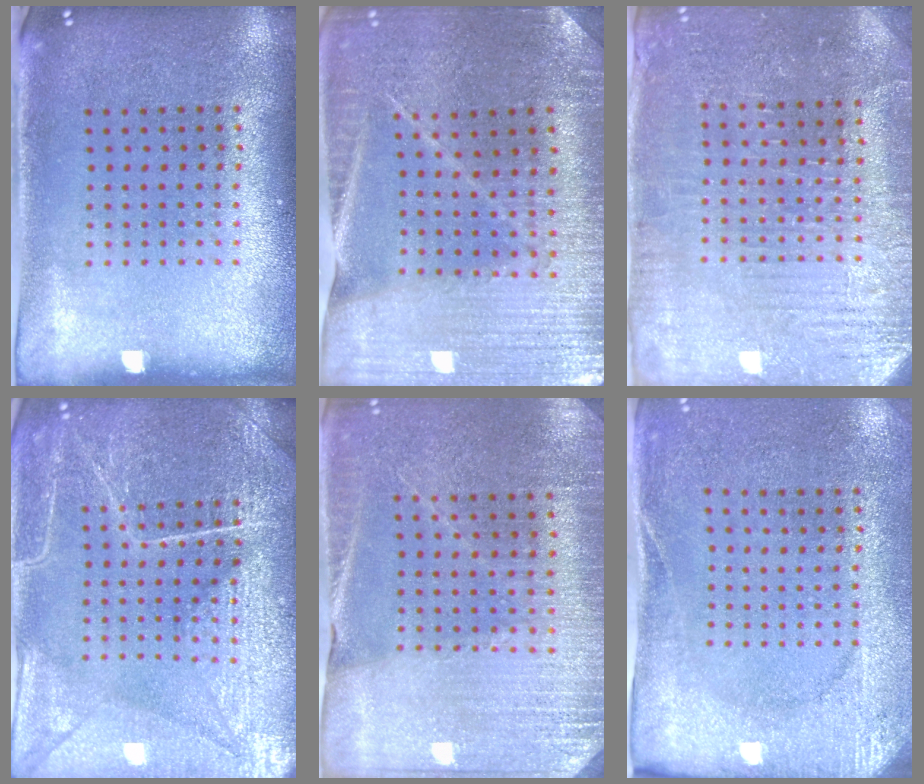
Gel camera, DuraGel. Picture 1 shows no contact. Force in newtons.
{"total": 2.6, "press": 2.6, "slide": 0.4}
{"total": 3.4, "press": 3.4, "slide": 0.5}
{"total": 4.2, "press": 4.2, "slide": 0.3}
{"total": 2.9, "press": 2.9, "slide": 0.2}
{"total": 2.7, "press": 2.3, "slide": 1.3}